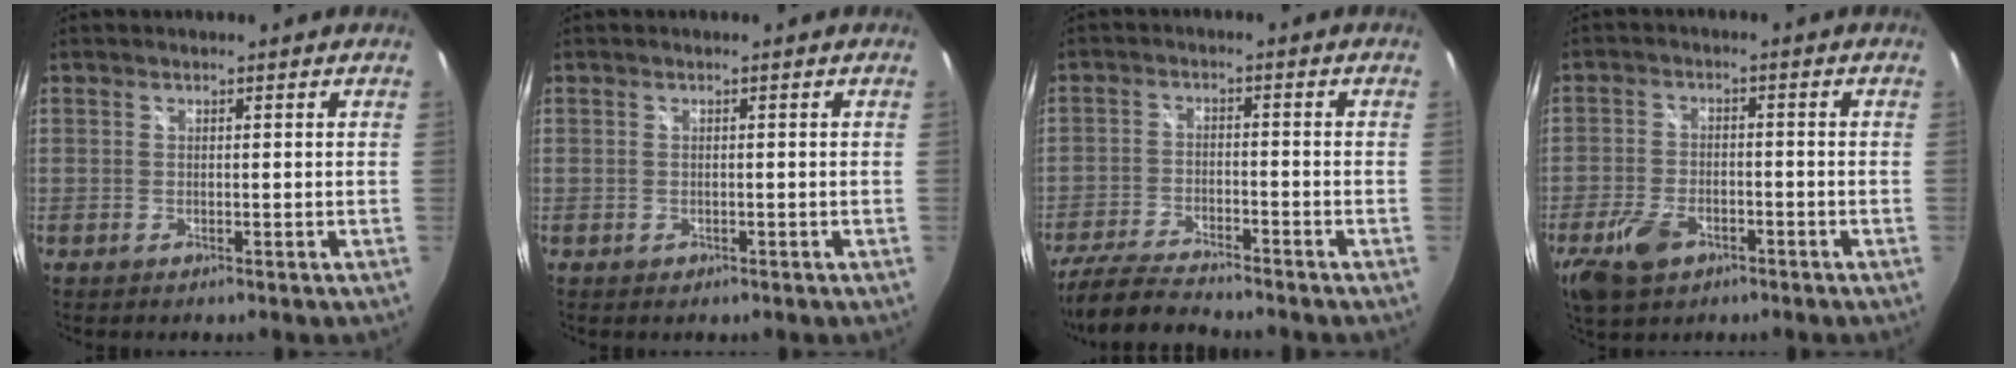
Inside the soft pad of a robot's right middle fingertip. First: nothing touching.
{"total": 0.8, "force": [-0.4, 0.6, 0.2], "torque": [-0.004, 0.001, -0.004]}
{"total": 11.0, "force": [-9.8, 1.6, 4.6], "torque": [-0.120, -0.019, -0.177]}
{"total": 9.0, "force": [-5.1, 5.1, 5.2], "torque": [-0.134, -0.012, -0.091]}